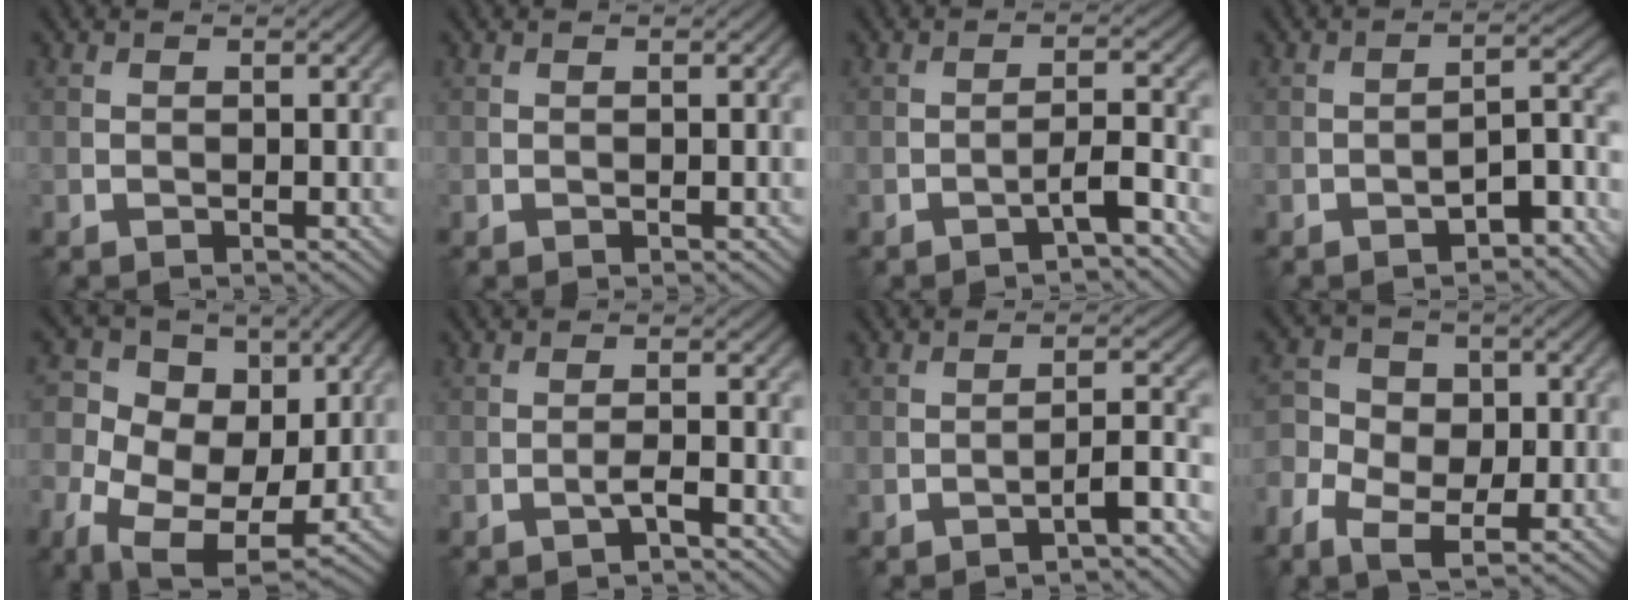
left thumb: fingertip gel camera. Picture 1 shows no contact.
{"total": 0.0}
{"total": 3.1, "force": [-2.0, 0.4, 2.3], "torque": [-0.040, 0.015, -0.042]}
{"total": 5.1, "force": [-3.2, 1.4, 3.7], "torque": [-0.054, 0.009, -0.051]}
{"total": 12.9, "force": [-0.9, 9.8, 8.4], "torque": [-0.180, -0.020, -0.001]}
{"total": 1.7, "force": [-1.0, 0.2, 1.3], "torque": [-0.024, 0.009, -0.022]}
{"total": 3.1, "force": [-2.0, 0.4, 2.3], "torque": [-0.038, 0.015, -0.041]}
{"total": 7.3, "force": [-2.5, 5.3, 4.4], "torque": [-0.097, -0.009, -0.047]}